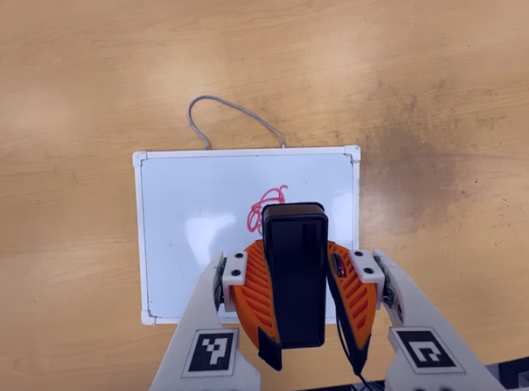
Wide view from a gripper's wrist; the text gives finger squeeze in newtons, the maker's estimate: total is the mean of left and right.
{"total": 8.2, "left": 7.3, "right": 9.2}